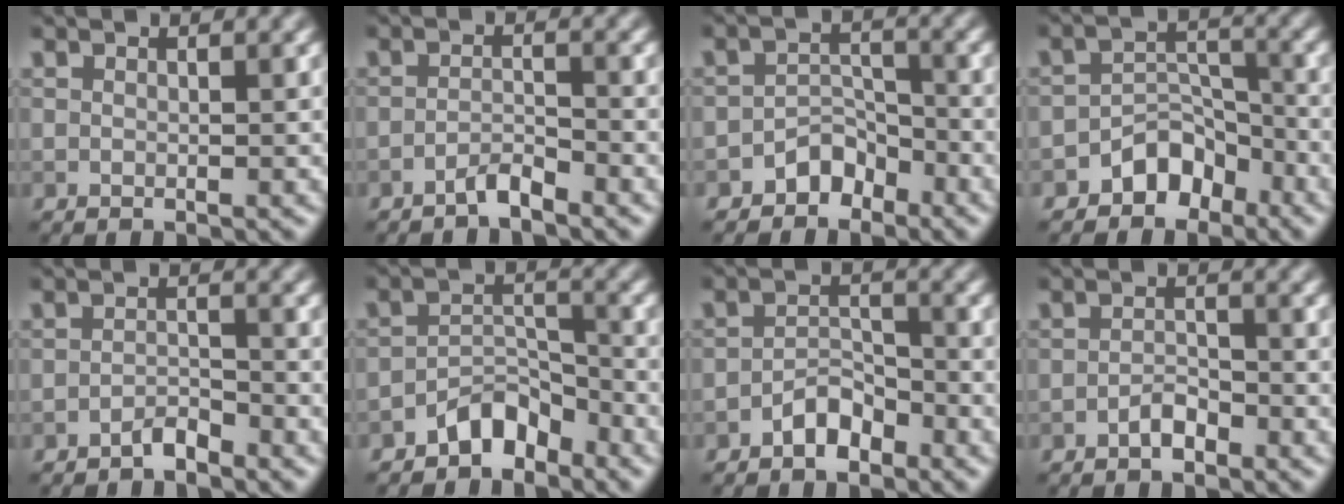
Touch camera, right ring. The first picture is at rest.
{"total": 1.7, "force": [-1.5, 0.2, 0.8], "torque": [-0.013, 0.008, -0.032]}
{"total": 2.6, "force": [-1.9, 1.5, 0.7], "torque": [-0.003, 0.013, -0.034]}
{"total": 3.8, "force": [-2.6, 2.4, 1.3], "torque": [-0.005, 0.011, -0.046]}
{"total": 1.5, "force": [-1.3, 0.3, 0.5], "torque": [-0.009, 0.007, -0.026]}
{"total": 3.4, "force": [-2.8, 1.5, 1.2], "torque": [-0.014, 0.016, -0.053]}
{"total": 2.5, "force": [-1.8, 1.2, 1.2], "torque": [-0.018, 0.011, -0.035]}
{"total": 1.6, "force": [-1.2, 0.6, 0.8], "torque": [-0.015, 0.007, -0.023]}